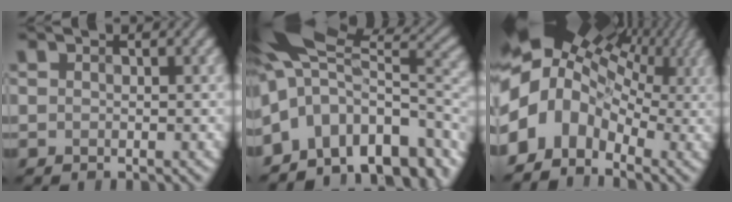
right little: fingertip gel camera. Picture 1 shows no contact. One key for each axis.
{"total": 15.2, "fx": -3.8, "fy": 9.7, "fz": 11.0, "tx": -0.205, "ty": 0.010, "tz": -0.040}
{"total": 14.1, "fx": 0.5, "fy": 10.5, "fz": 9.4, "tx": -0.164, "ty": 0.013, "tz": 0.023}